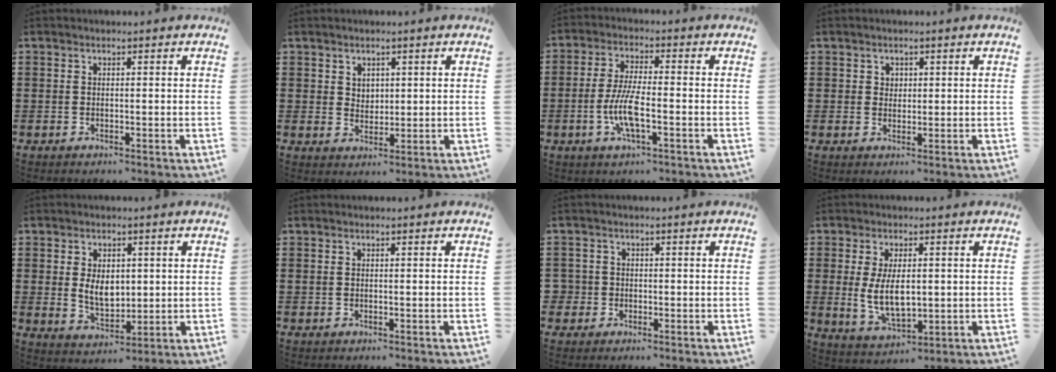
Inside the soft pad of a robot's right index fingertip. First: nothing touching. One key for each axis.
{"total": 2.4, "fx": 1.5, "fy": 1.8, "fz": 0.5, "tx": -0.017, "ty": 0.008, "tz": 0.028}
{"total": 6.9, "fx": -2.1, "fy": 1.7, "fz": 6.3, "tx": -0.141, "ty": -0.011, "tz": -0.045}
{"total": 1.4, "fx": 0.7, "fy": 1.2, "fz": 0.3, "tx": -0.009, "ty": 0.006, "tz": 0.013}
{"total": 5.4, "fx": 0.6, "fy": 3.5, "fz": 4.1, "tx": -0.070, "ty": 0.005, "tz": 0.007}
{"total": 0.0}
{"total": 2.0, "fx": -0.6, "fy": 1.9, "fz": 0.2, "tx": -0.020, "ty": 0.002, "tz": -0.018}
{"total": 6.7, "fx": 0.3, "fy": 3.4, "fz": 5.8, "tx": -0.114, "ty": -0.004, "tz": -0.001}